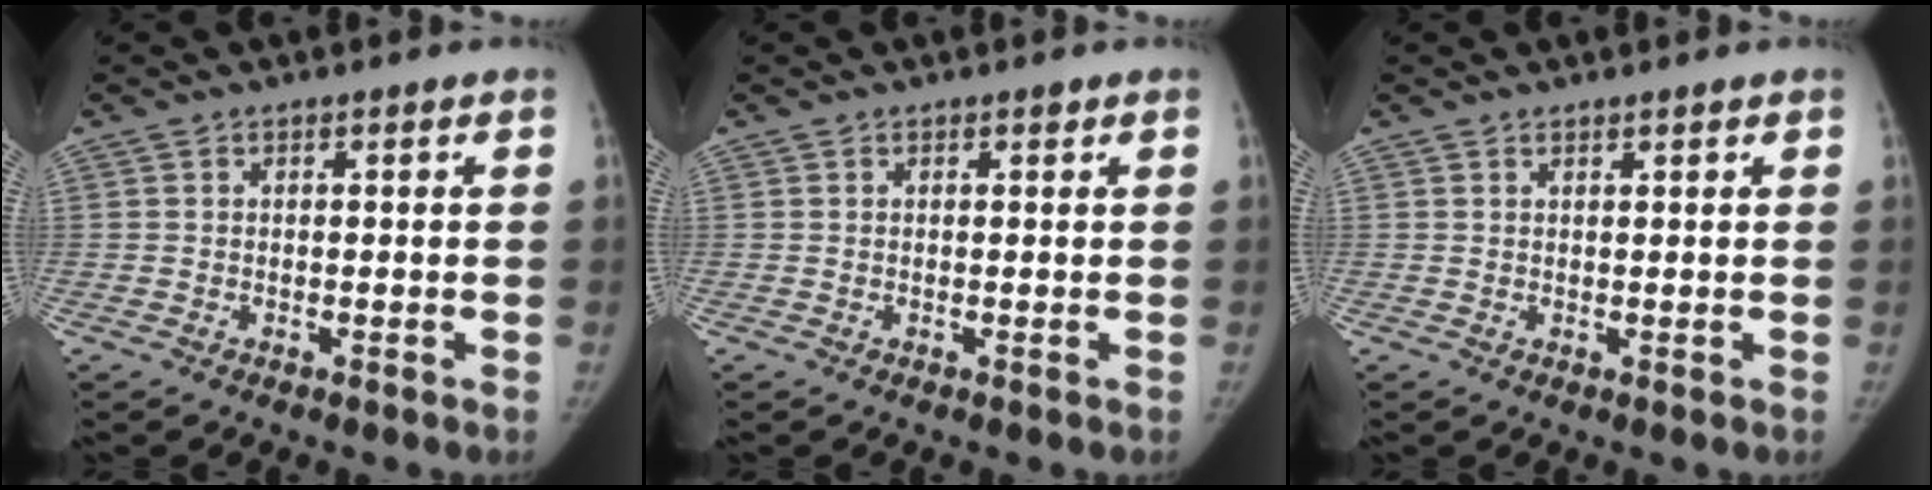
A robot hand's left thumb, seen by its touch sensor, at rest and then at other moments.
{"total": 0.5, "force": [0.4, 0.2, 0.3], "torque": [-0.005, -0.003, 0.005]}
{"total": 1.0, "force": [0.8, 0.2, 0.5], "torque": [-0.006, -0.005, 0.013]}